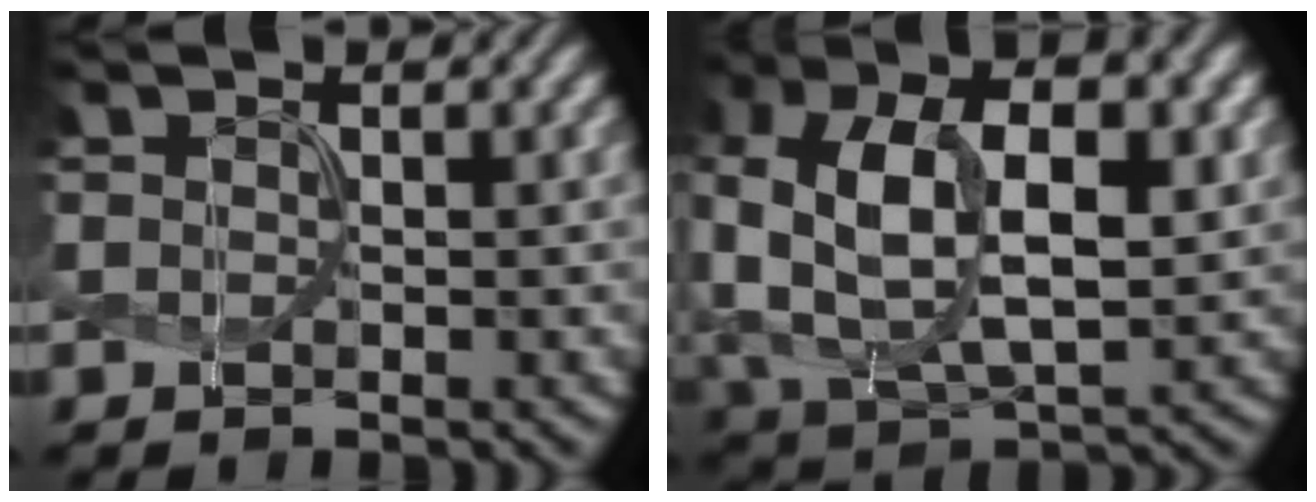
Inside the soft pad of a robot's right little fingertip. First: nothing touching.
{"total": 13.2, "force": [1.2, 7.9, 10.4], "torque": [-0.204, -0.005, 0.026]}